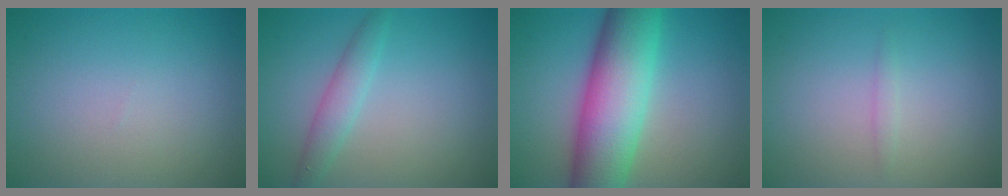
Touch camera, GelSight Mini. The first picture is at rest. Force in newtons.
{"total": 2.3, "press": 2.3, "slide": 0.0}
{"total": 11.0, "press": 11.0, "slide": 0.1}
{"total": 0.7, "press": 0.7, "slide": 0.1}